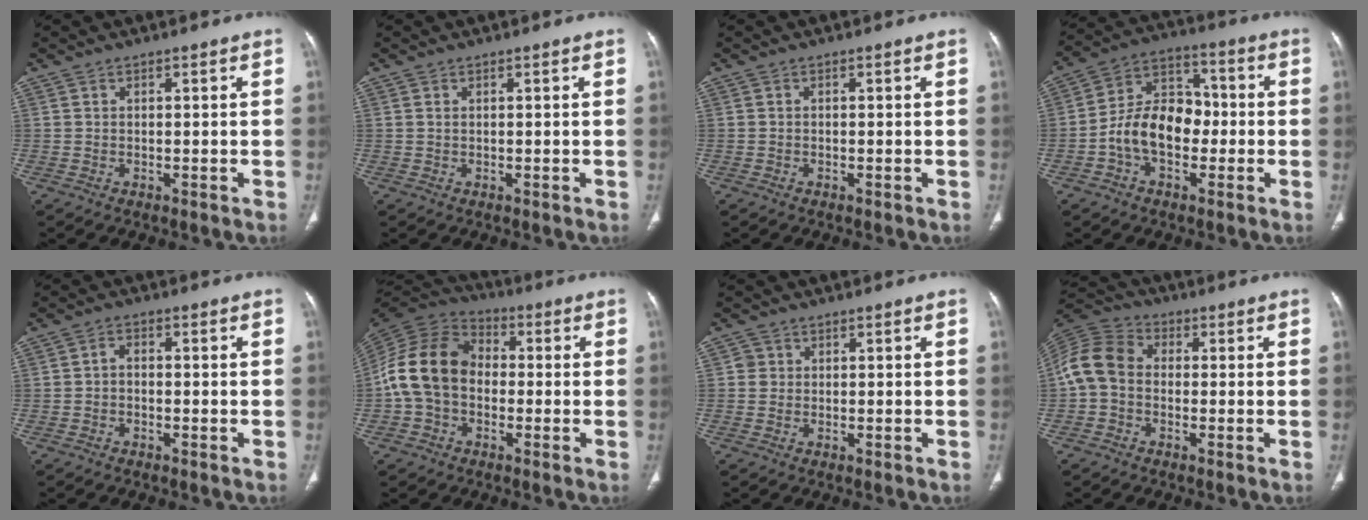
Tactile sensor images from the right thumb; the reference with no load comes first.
{"total": 0.6, "force": [0.2, 0.4, 0.5], "torque": [-0.015, 0.003, 0.004]}
{"total": 0.0}
{"total": 12.7, "force": [-2.5, 8.7, 8.9], "torque": [-0.133, 0.041, -0.054]}
{"total": 2.0, "force": [-0.5, 1.4, 1.3], "torque": [-0.017, 0.009, -0.016]}
{"total": 14.0, "force": [-1.4, 10.6, 9.0], "torque": [-0.171, 0.038, -0.039]}
{"total": 1.7, "force": [0.2, 1.7, 0.3], "torque": [0.005, 0.004, 0.000]}
{"total": 9.6, "force": [-0.8, 7.5, 6.0], "torque": [-0.120, 0.028, -0.031]}